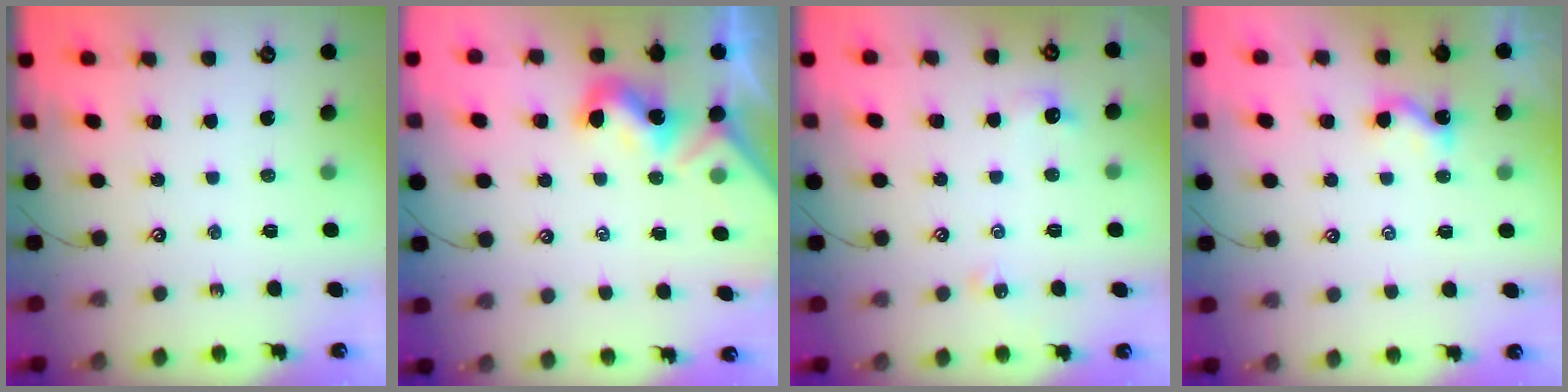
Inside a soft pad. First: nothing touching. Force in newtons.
{"total": 1.9, "press": 1.9, "slide": 0.3}
{"total": 2.2, "press": 2.1, "slide": 0.6}
{"total": 0.5, "press": 0.3, "slide": 0.4}